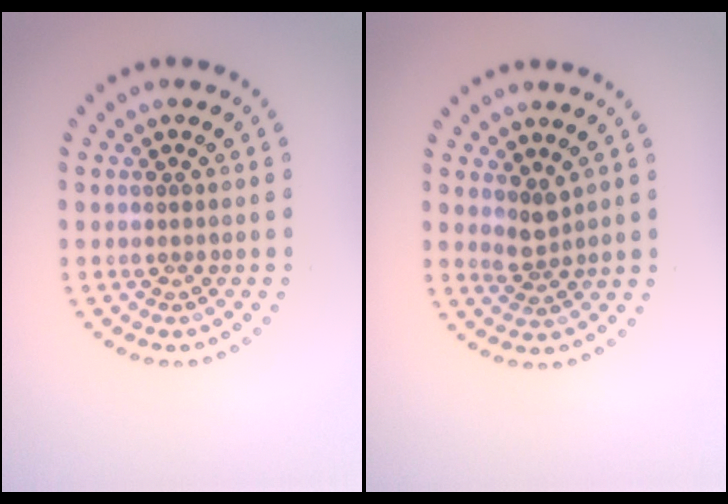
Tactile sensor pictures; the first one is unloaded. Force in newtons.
{"total": 1.8, "press": 1.3, "slide": 1.3}